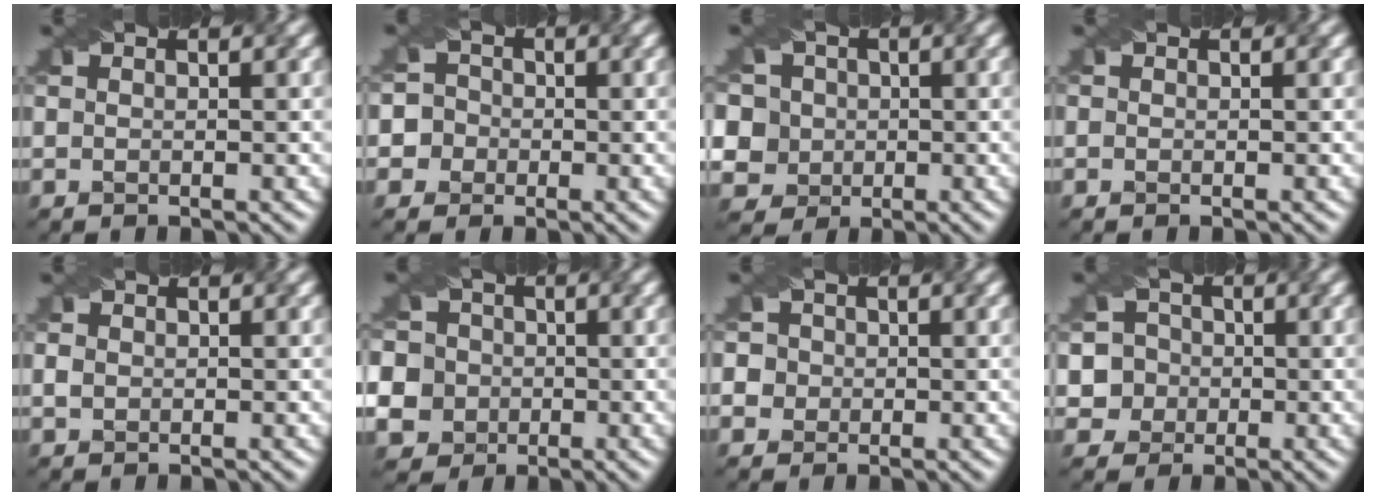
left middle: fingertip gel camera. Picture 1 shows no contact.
{"total": 5.0, "force": [-1.6, 4.7, 0.8], "torque": [-0.010, 0.022, -0.049]}
{"total": 7.7, "force": [1.4, 6.7, 3.5], "torque": [-0.061, 0.024, -0.008]}
{"total": 0.0}
{"total": 0.6, "force": [-0.5, 0.4, 0.1], "torque": [-0.005, 0.000, -0.004]}
{"total": 11.2, "force": [-2.8, 10.4, 3.1], "torque": [-0.095, 0.001, -0.063]}
{"total": 5.2, "force": [0.5, 4.9, 1.6], "torque": [-0.034, 0.035, -0.014]}
{"total": 4.9, "force": [-0.9, 4.7, 0.7], "torque": [-0.008, 0.026, -0.032]}